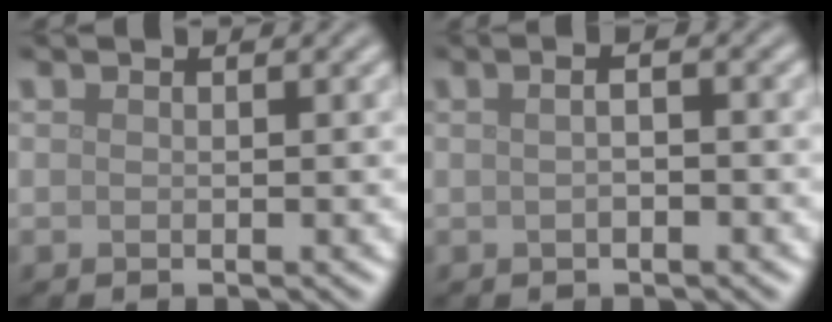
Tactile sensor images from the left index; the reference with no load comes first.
{"total": 3.0, "force": [0.8, 1.5, 2.5], "torque": [-0.022, 0.018, -0.014]}